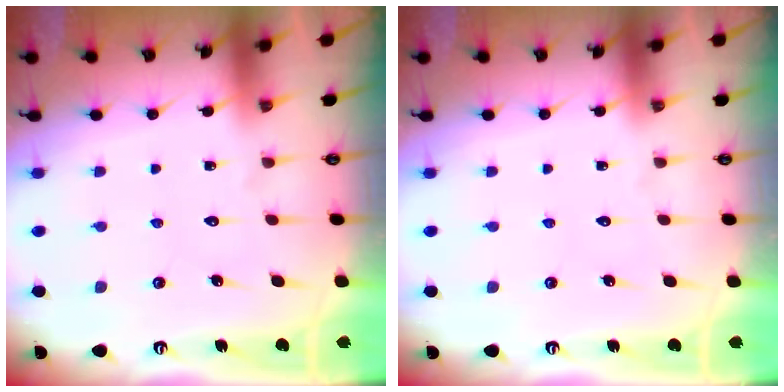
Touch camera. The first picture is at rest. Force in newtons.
{"total": 0.0}